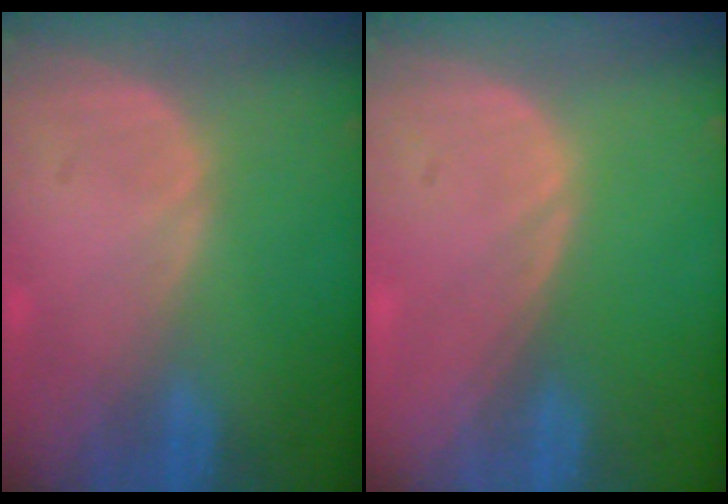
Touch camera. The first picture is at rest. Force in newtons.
{"total": 0.0}